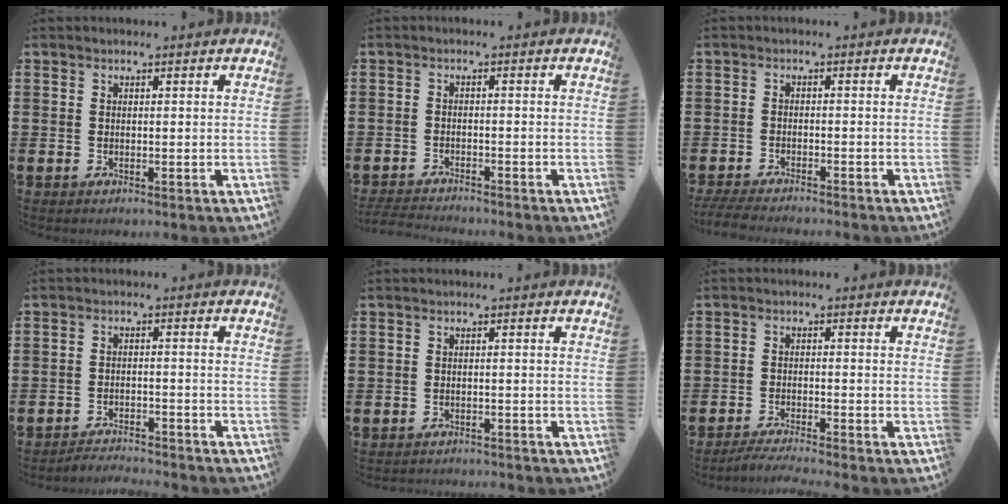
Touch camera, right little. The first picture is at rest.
{"total": 2.1, "force": [-2.1, 0.0, 0.3], "torque": [-0.005, 0.003, -0.044]}
{"total": 2.6, "force": [-2.4, 0.0, 0.8], "torque": [-0.012, 0.001, -0.047]}
{"total": 2.5, "force": [-2.5, -0.1, -0.2], "torque": [-0.002, 0.005, -0.054]}
{"total": 1.1, "force": [-1.1, 0.0, -0.1], "torque": [-0.001, 0.002, -0.023]}
{"total": 2.4, "force": [-2.2, -0.3, 0.9], "torque": [-0.013, 0.002, -0.041]}